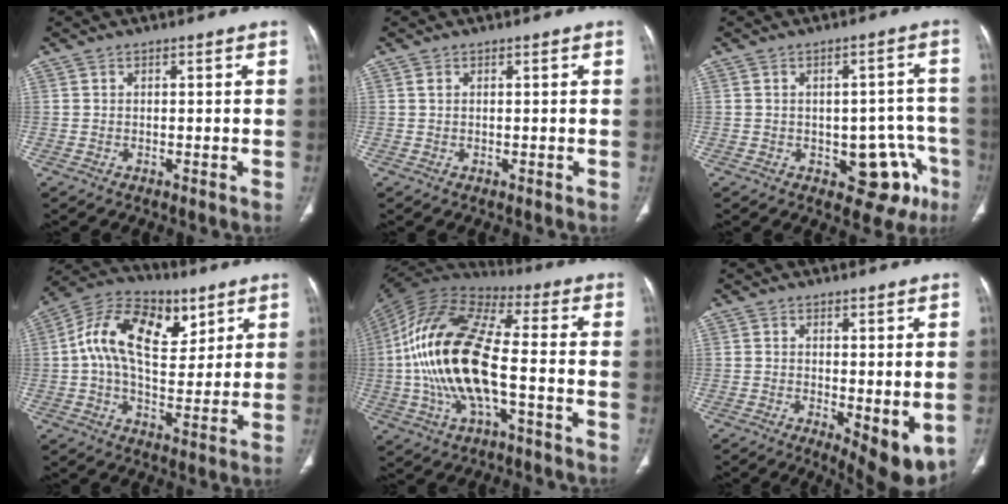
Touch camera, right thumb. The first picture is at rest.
{"total": 0.5, "force": [0.2, 0.3, 0.4], "torque": [-0.010, -0.002, 0.003]}
{"total": 10.7, "force": [-4.5, 6.2, 7.5], "torque": [-0.046, 0.031, -0.047]}
{"total": 17.4, "force": [5.5, 10.4, 12.8], "torque": [-0.194, 0.001, 0.084]}
{"total": 20.8, "force": [-2.8, 8.3, 18.9], "torque": [-0.389, 0.027, -0.054]}
{"total": 8.6, "force": [-1.3, 3.2, 7.8], "torque": [-0.104, -0.025, -0.010]}